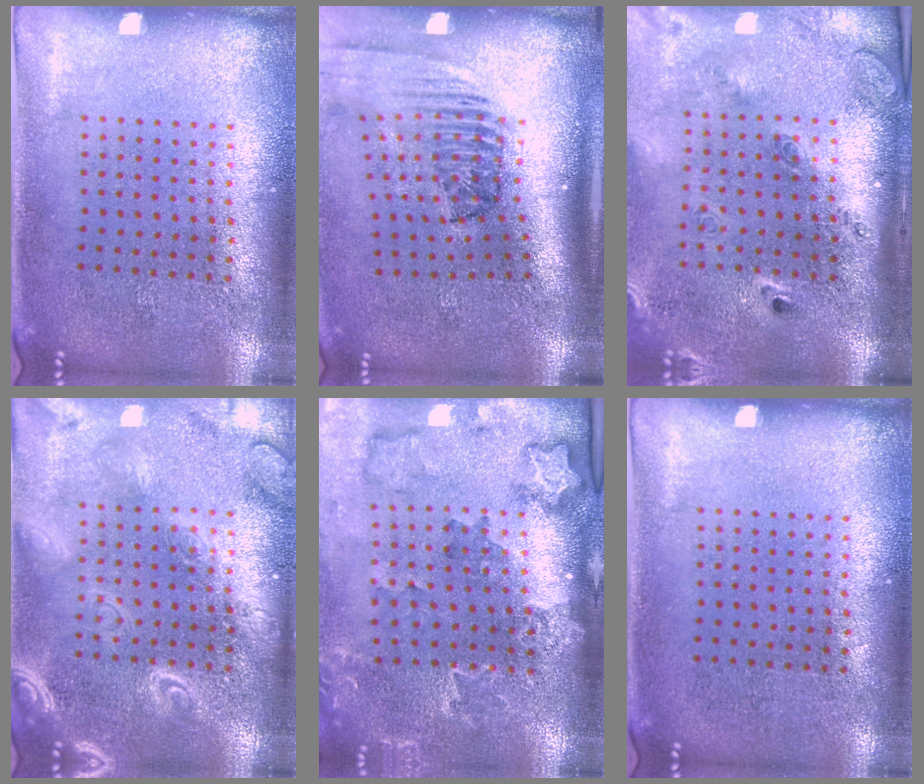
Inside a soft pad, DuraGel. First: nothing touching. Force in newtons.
{"total": 2.4, "press": 1.5, "slide": 1.8}
{"total": 2.9, "press": 2.0, "slide": 2.1}
{"total": 3.8, "press": 3.7, "slide": 0.5}
{"total": 2.0, "press": 1.9, "slide": 0.4}
{"total": 0.0}